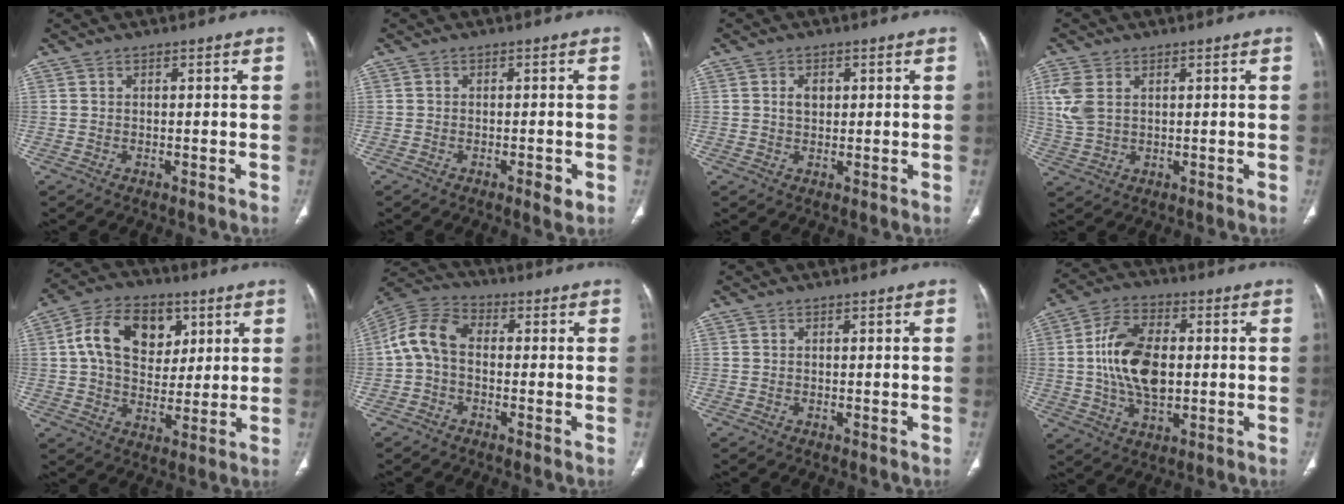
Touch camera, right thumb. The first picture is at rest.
{"total": 2.4, "force": [-1.0, 0.9, 2.0], "torque": [-0.025, -0.001, -0.016]}
{"total": 2.6, "force": [0.6, 1.9, 1.6], "torque": [-0.020, 0.002, 0.011]}
{"total": 5.9, "force": [1.9, 3.7, 4.2], "torque": [-0.105, 0.001, 0.044]}
{"total": 15.0, "force": [4.7, 10.4, 9.7], "torque": [-0.131, -0.001, 0.078]}
{"total": 8.6, "force": [-0.5, 5.8, 6.3], "torque": [-0.120, 0.026, -0.025]}
{"total": 0.0}
{"total": 14.1, "force": [0.5, 8.3, 11.4], "torque": [-0.202, 0.010, 0.010]}